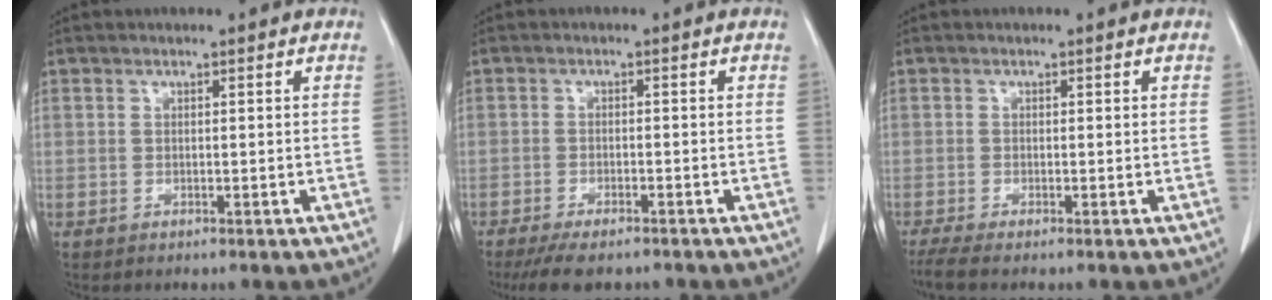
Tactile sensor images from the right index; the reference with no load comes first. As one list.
[{"total": 6.8, "force": [-5.7, 1.7, 3.4], "torque": [-0.049, -0.009, -0.089]}, {"total": 2.3, "force": [-1.7, 0.1, 1.6], "torque": [-0.036, -0.008, -0.039]}]